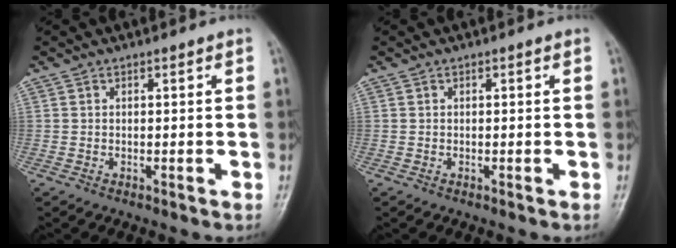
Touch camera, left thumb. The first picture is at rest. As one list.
[{"total": 0.0}]